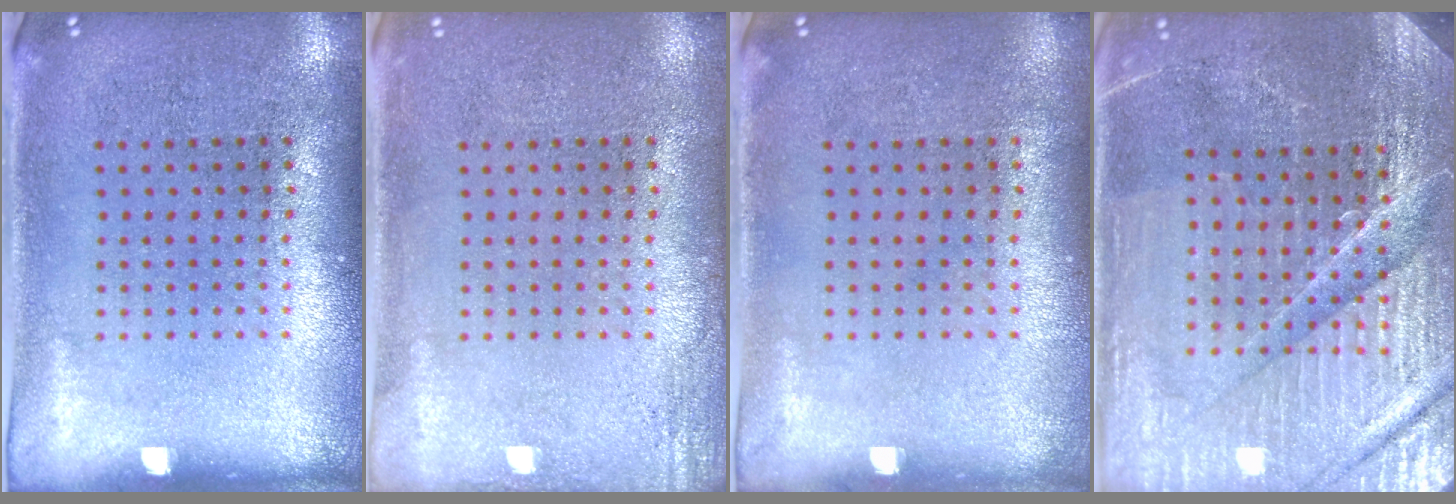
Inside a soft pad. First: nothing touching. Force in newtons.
{"total": 1.8, "press": 1.8, "slide": 0.2}
{"total": 0.0}
{"total": 5.3, "press": 4.9, "slide": 2.0}